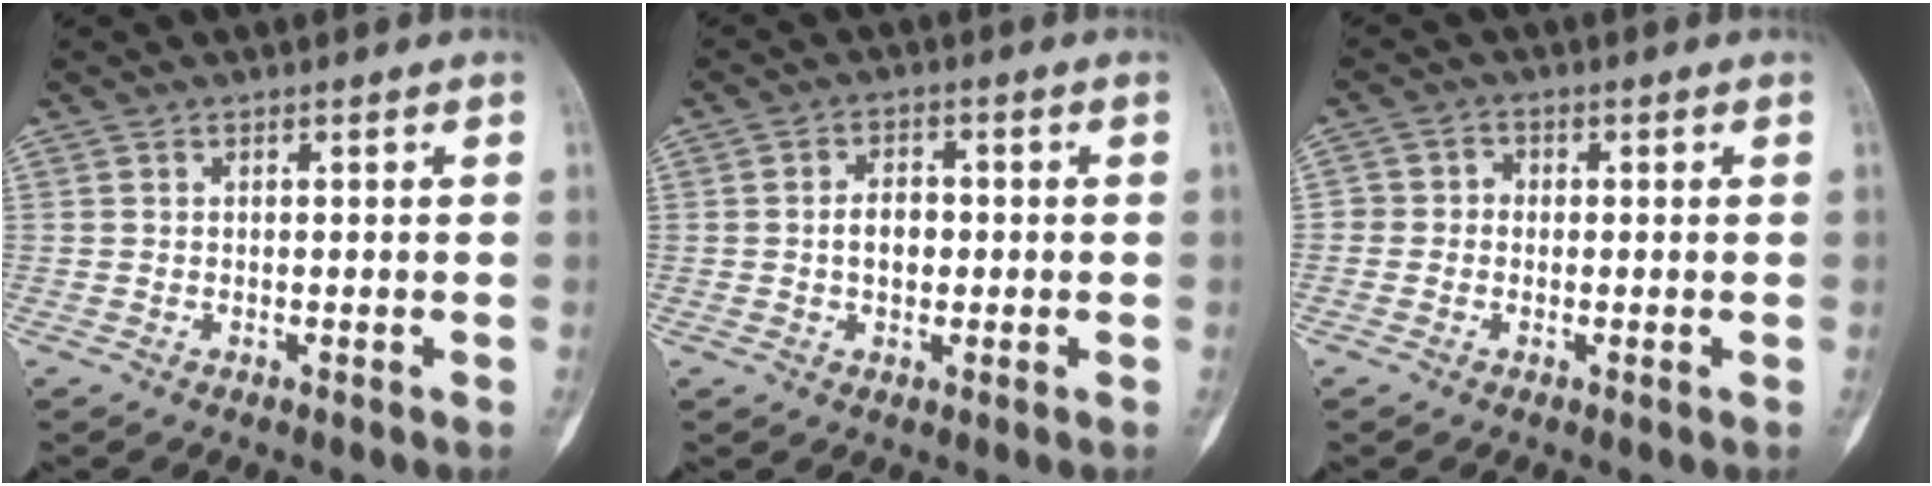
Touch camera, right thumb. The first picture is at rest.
{"total": 4.5, "force": [-0.3, 3.1, 3.3], "torque": [-0.041, 0.011, -0.008]}
{"total": 2.9, "force": [-0.4, 2.7, 1.0], "torque": [0.003, 0.011, -0.013]}